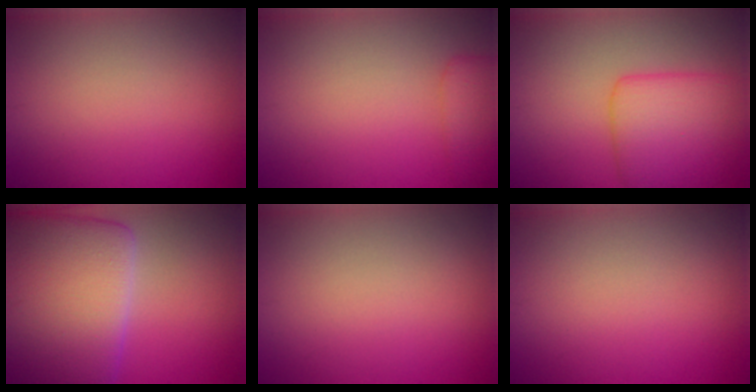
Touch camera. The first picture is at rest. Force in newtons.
{"total": 2.5, "press": 2.5, "slide": 0.2}
{"total": 5.8, "press": 5.8, "slide": 0.1}
{"total": 16.6, "press": 16.6, "slide": 1.0}
{"total": 0.0}
{"total": 0.0}